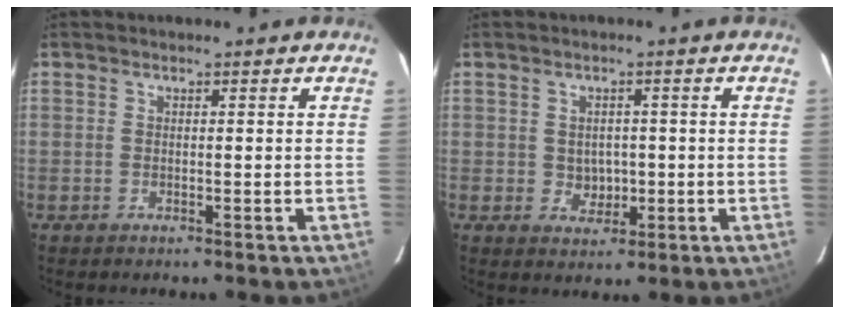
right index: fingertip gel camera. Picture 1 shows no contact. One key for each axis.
{"total": 3.7, "fx": -0.3, "fy": 3.3, "fz": 1.4, "tx": -0.025, "ty": 0.005, "tz": 0.005}